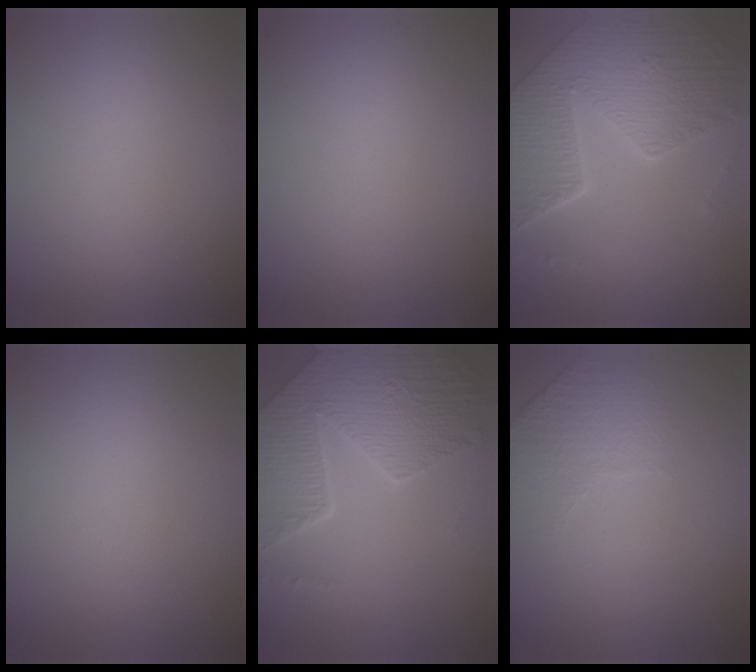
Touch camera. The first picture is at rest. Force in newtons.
{"total": 0.0}
{"total": 8.2, "press": 5.8, "slide": 5.8}
{"total": 0.0}
{"total": 7.5, "press": 5.6, "slide": 5.0}
{"total": 1.5, "press": 1.0, "slide": 1.1}